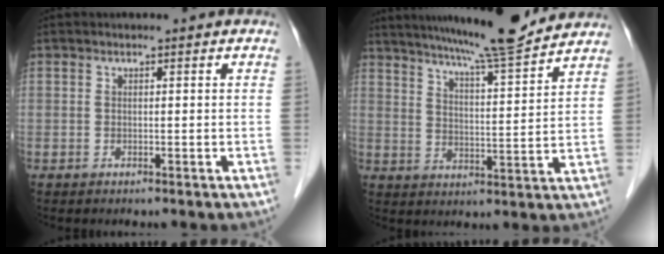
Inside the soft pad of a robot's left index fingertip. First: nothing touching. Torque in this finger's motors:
{"motor_torque": [0.42, -0.49, 0.38, 0.07]}